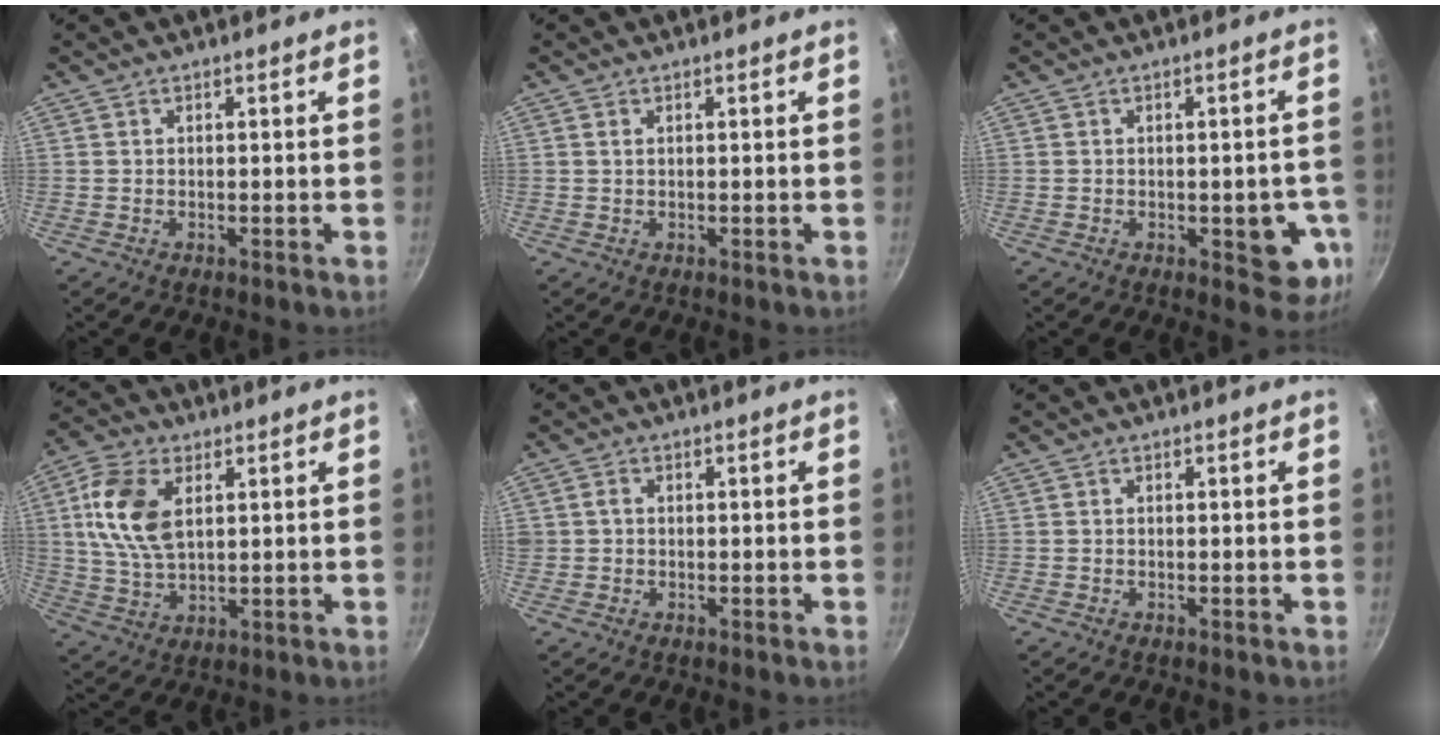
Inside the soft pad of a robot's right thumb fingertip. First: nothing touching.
{"total": 0.6, "force": [0.3, 0.3, 0.5], "torque": [-0.010, 0.001, 0.004]}
{"total": 7.8, "force": [-2.0, 3.9, 6.5], "torque": [-0.041, 0.002, -0.024]}
{"total": 12.1, "force": [3.2, 6.9, 9.4], "torque": [-0.179, -0.003, 0.062]}
{"total": 1.4, "force": [0.0, 1.2, 0.6], "torque": [-0.007, 0.010, 0.000]}
{"total": 0.0}